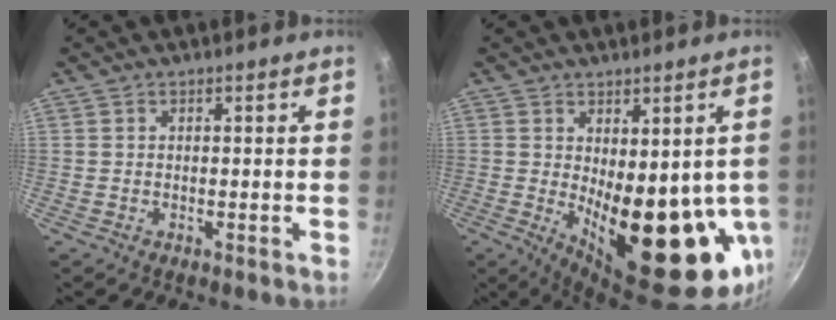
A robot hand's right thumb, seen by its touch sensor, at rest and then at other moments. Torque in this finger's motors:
{"motor_torque": [-0.52, 2.01, 2.48, 0.12, 0.18]}